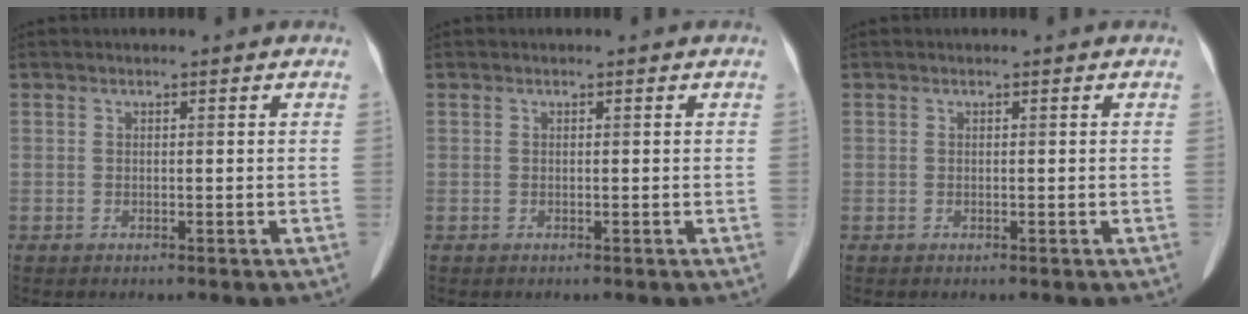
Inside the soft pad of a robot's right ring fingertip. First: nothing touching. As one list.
[{"total": 0.0}, {"total": 0.0}]